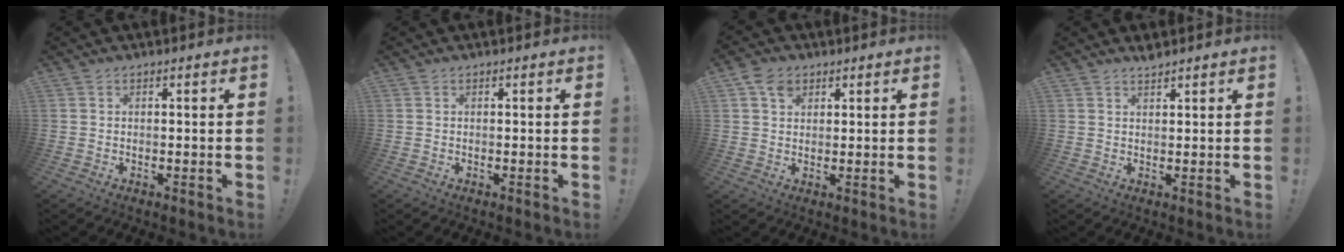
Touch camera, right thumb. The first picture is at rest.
{"total": 0.0}
{"total": 5.0, "force": [2.4, 3.8, 2.3], "torque": [-0.031, -0.007, 0.045]}
{"total": 2.0, "force": [1.9, 0.2, 0.5], "torque": [-0.004, -0.013, 0.033]}